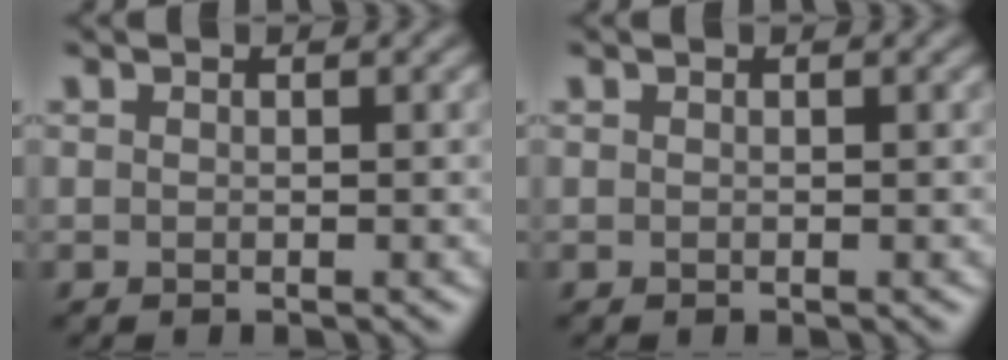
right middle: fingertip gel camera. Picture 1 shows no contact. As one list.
[{"total": 0.0}]